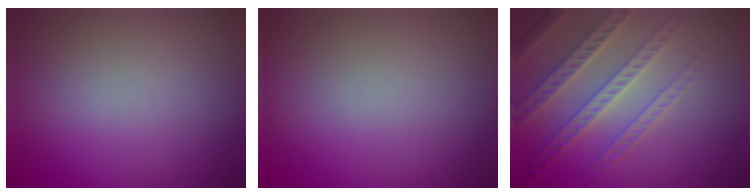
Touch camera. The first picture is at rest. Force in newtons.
{"total": 0.0}
{"total": 4.0, "press": 3.9, "slide": 0.8}